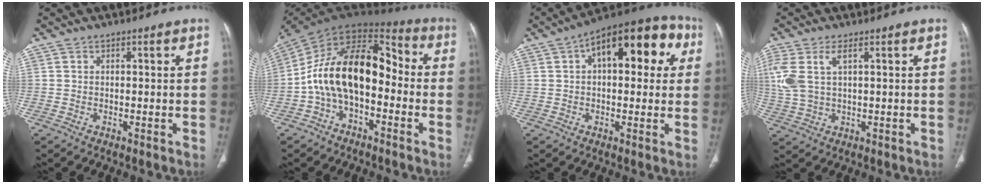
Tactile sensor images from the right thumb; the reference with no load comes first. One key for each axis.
{"total": 18.3, "fx": -2.7, "fy": 10.8, "fz": 14.6, "tx": -0.230, "ty": 0.074, "tz": -0.059}
{"total": 18.2, "fx": 5.3, "fy": 9.0, "fz": 14.9, "tx": -0.166, "ty": 0.034, "tz": 0.066}
{"total": 8.8, "fx": 2.7, "fy": 4.2, "fz": 7.2, "tx": -0.192, "ty": 0.007, "tz": 0.063}